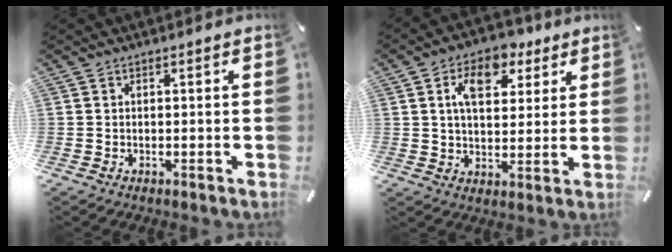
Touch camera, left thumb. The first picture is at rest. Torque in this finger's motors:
{"motor_torque": [0.36, 0.13, 0.19, -0.06, 0.20]}